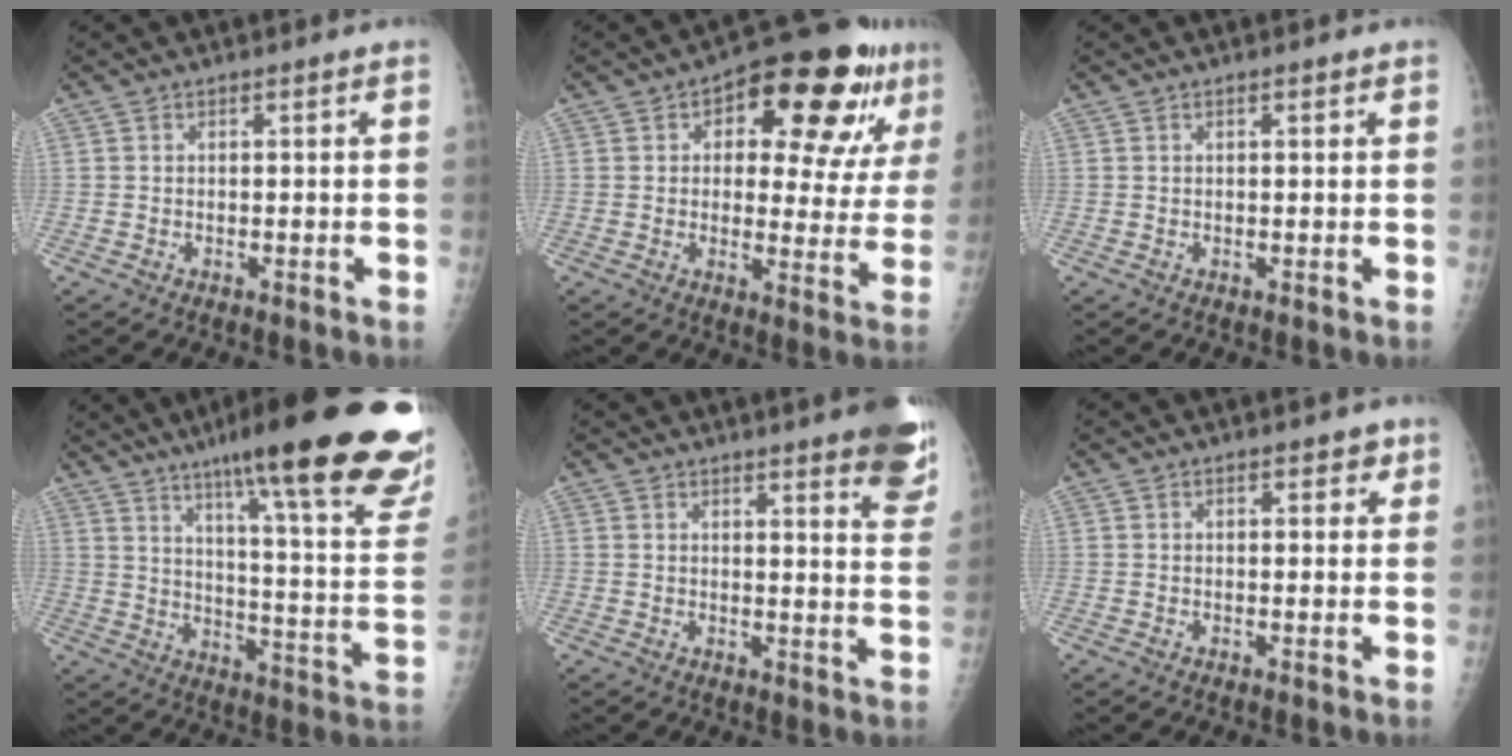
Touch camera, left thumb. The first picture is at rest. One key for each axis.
{"total": 19.3, "fx": 8.3, "fy": 8.6, "fz": 15.1, "tx": -0.163, "ty": -0.002, "tz": 0.113}
{"total": 0.8, "fx": 0.5, "fy": 0.3, "fz": 0.6, "tx": -0.010, "ty": 0.000, "tz": 0.007}
{"total": 32.0, "fx": 21.6, "fy": 4.9, "fz": 23.1, "tx": -0.257, "ty": -0.084, "tz": 0.293}
{"total": 12.5, "fx": 8.6, "fy": 2.4, "fz": 8.9, "tx": -0.078, "ty": -0.041, "tz": 0.088}
{"total": 2.5, "fx": 1.4, "fy": 1.4, "fz": 1.6, "tx": -0.002, "ty": -0.003, "tz": 0.015}